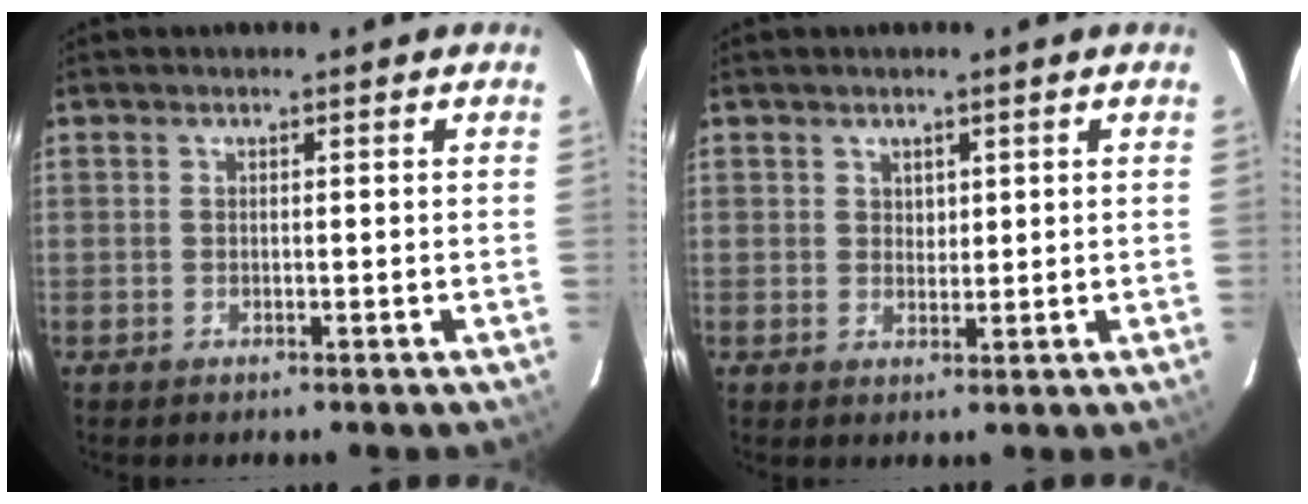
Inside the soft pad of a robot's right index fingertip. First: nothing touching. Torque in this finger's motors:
{"motor_torque": [-0.23, 0.11, -0.11, -0.01]}